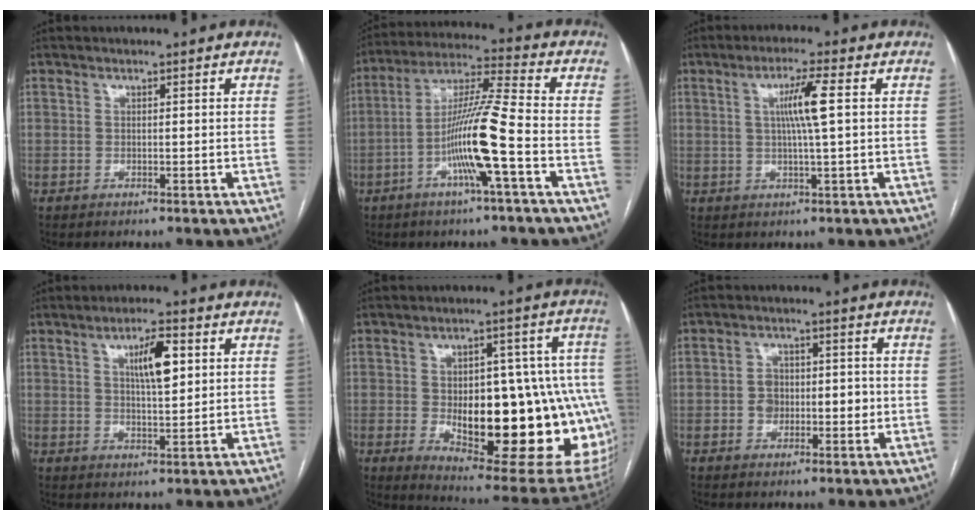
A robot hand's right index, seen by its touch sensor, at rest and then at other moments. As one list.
[{"total": 12.5, "force": [-4.1, -0.7, 11.7], "torque": [-0.225, 0.005, -0.083]}, {"total": 5.7, "force": [1.0, -0.6, 5.6], "torque": [-0.103, 0.002, 0.020]}, {"total": 6.5, "force": [2.1, 1.5, 6.0], "torque": [-0.103, 0.006, 0.037]}, {"total": 27.1, "force": [-4.2, 9.9, 24.9], "torque": [-0.260, 0.013, -0.030]}, {"total": 5.2, "force": [-0.7, 3.6, 3.8], "torque": [-0.060, 0.020, -0.009]}]